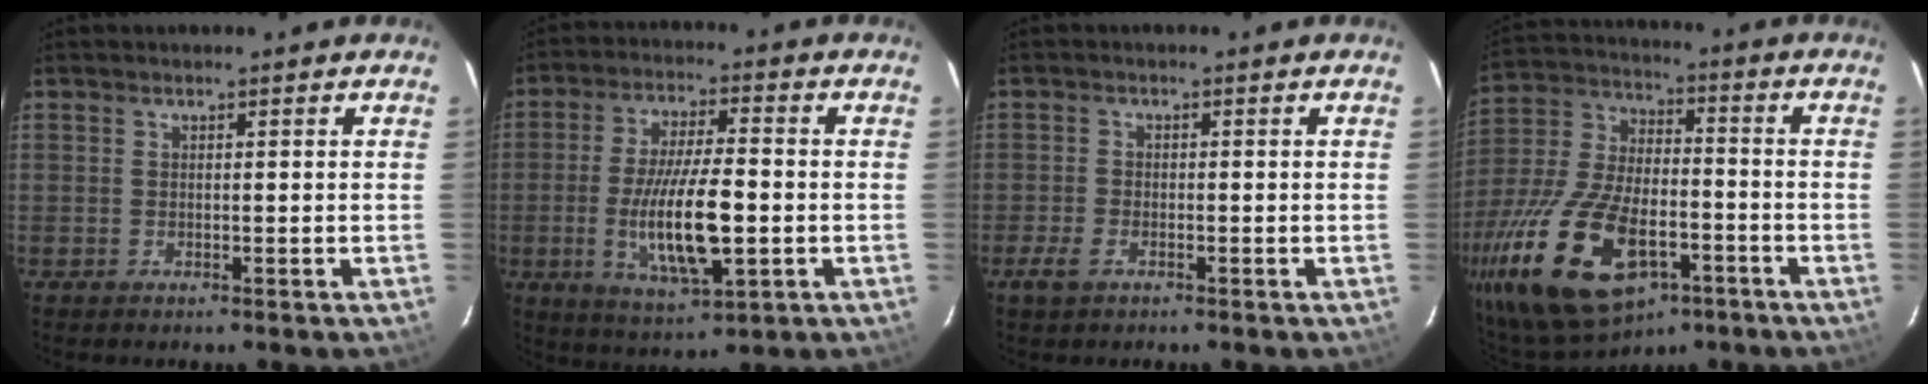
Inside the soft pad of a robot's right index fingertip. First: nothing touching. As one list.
[{"total": 14.3, "force": [-2.8, 4.1, 13.4], "torque": [-0.260, -0.015, -0.044]}, {"total": 3.0, "force": [-1.9, 1.5, 1.9], "torque": [-0.048, -0.002, -0.037]}, {"total": 23.6, "force": [-11.7, 12.0, 16.6], "torque": [-0.361, -0.030, -0.196]}]